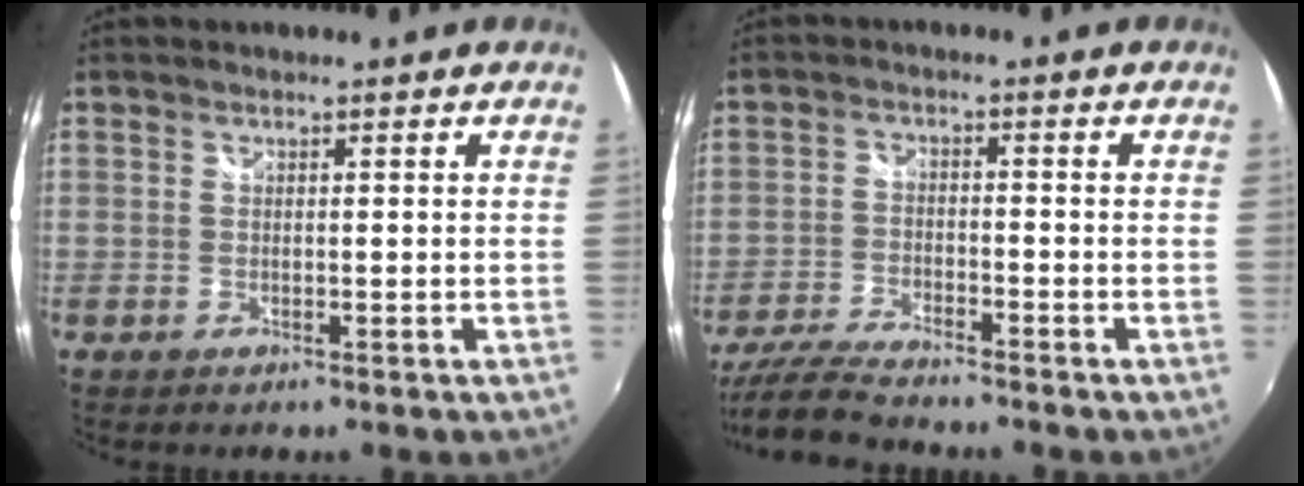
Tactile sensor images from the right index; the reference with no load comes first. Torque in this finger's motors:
{"motor_torque": [0.48, -0.41, 0.09, 0.03]}